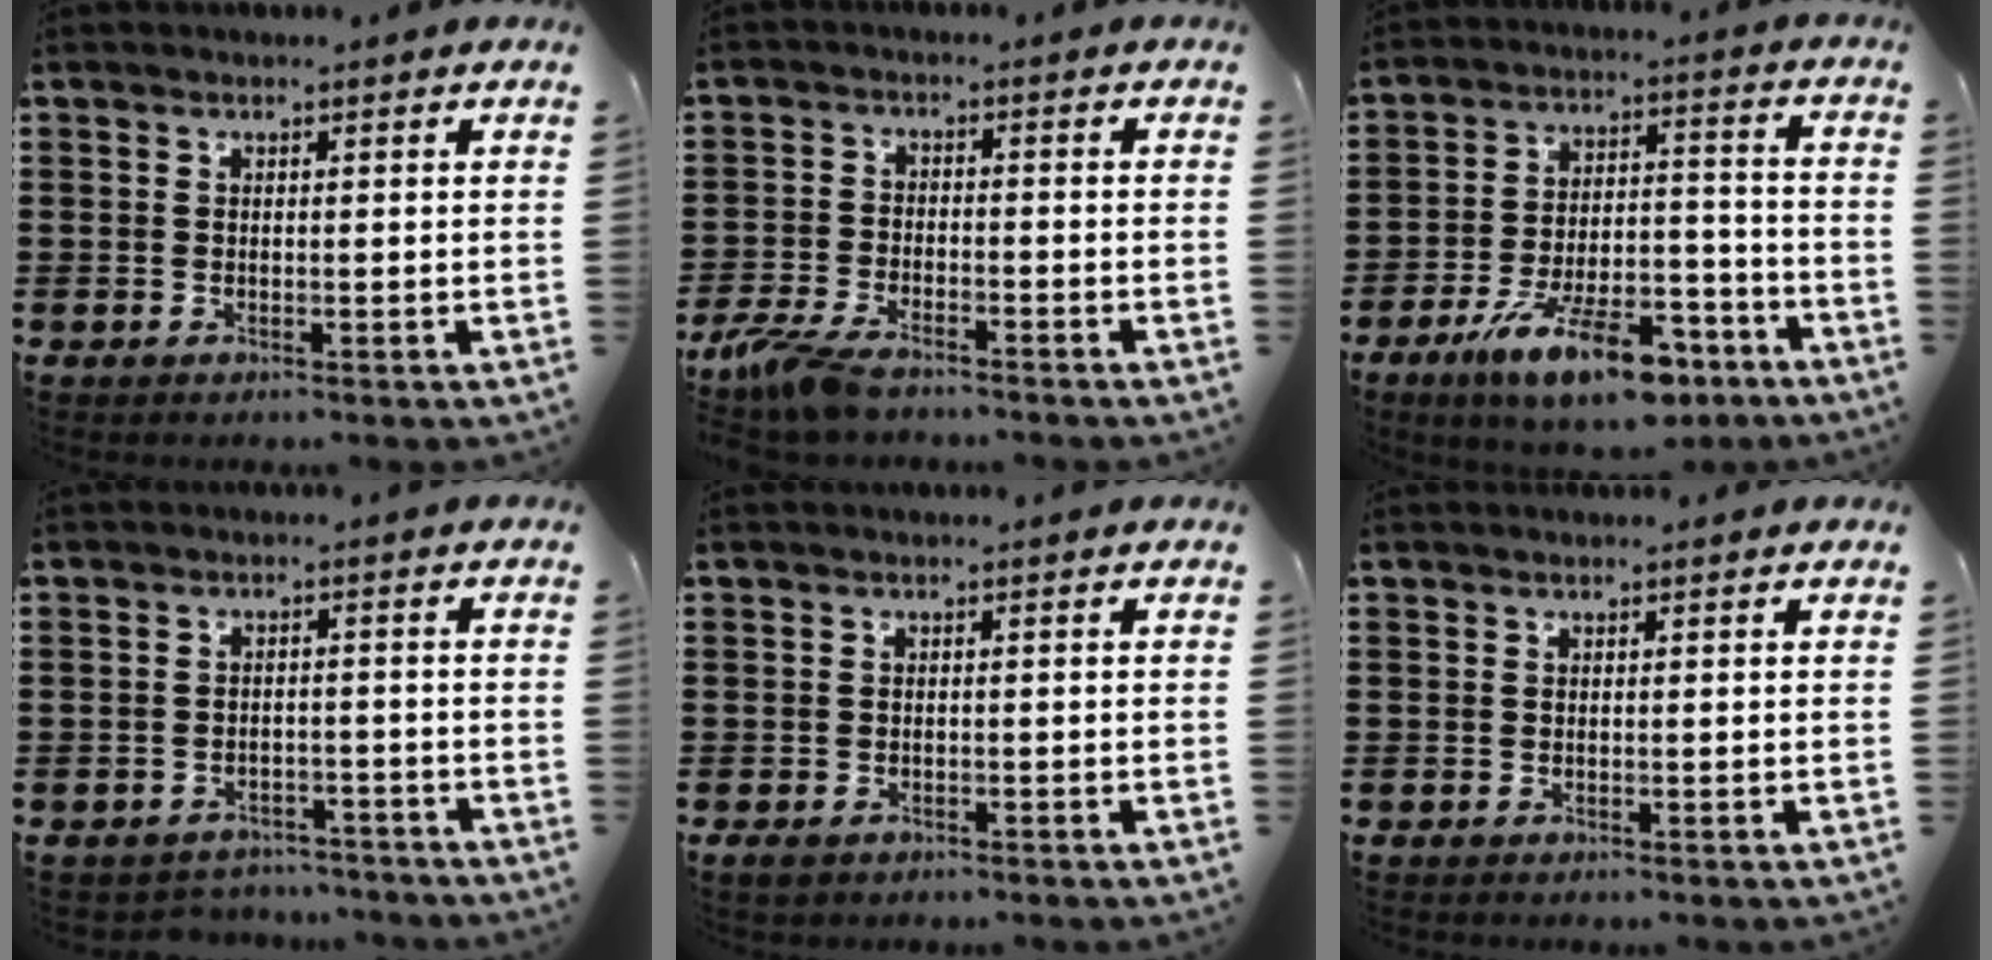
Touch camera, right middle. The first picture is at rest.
{"total": 5.3, "force": [-4.4, 1.3, 2.7], "torque": [-0.080, -0.011, -0.090]}
{"total": 12.9, "force": [-8.9, 3.7, 8.6], "torque": [-0.152, 0.031, -0.159]}
{"total": 2.7, "force": [-2.6, 0.5, -0.2], "torque": [-0.006, -0.001, -0.058]}
{"total": 0.8, "force": [-0.6, 0.3, 0.4], "torque": [-0.010, -0.004, -0.012]}
{"total": 0.0}